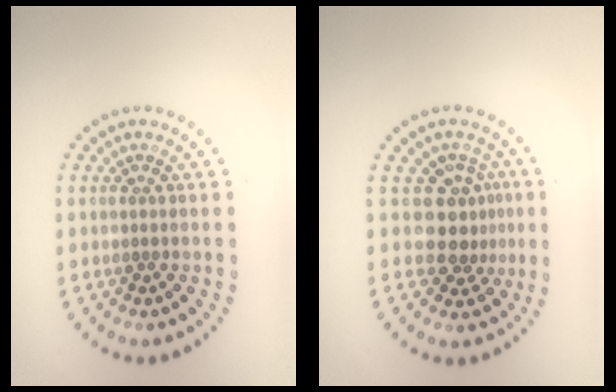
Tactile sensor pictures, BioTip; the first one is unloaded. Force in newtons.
{"total": 3.3, "press": 2.4, "slide": 2.3}